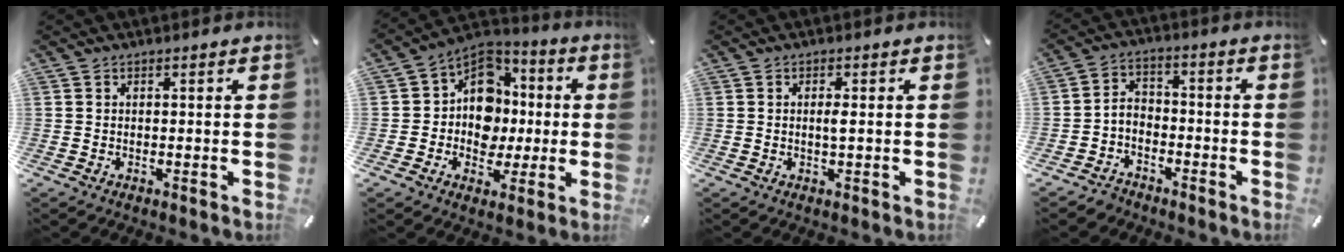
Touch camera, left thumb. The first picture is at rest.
{"total": 12.7, "force": [-0.8, 11.4, 5.5], "torque": [-0.089, 0.003, -0.011]}
{"total": 2.0, "force": [0.1, 0.5, 1.9], "torque": [-0.038, -0.001, 0.000]}
{"total": 4.6, "force": [-3.2, 3.2, 0.7], "torque": [-0.016, 0.010, -0.067]}